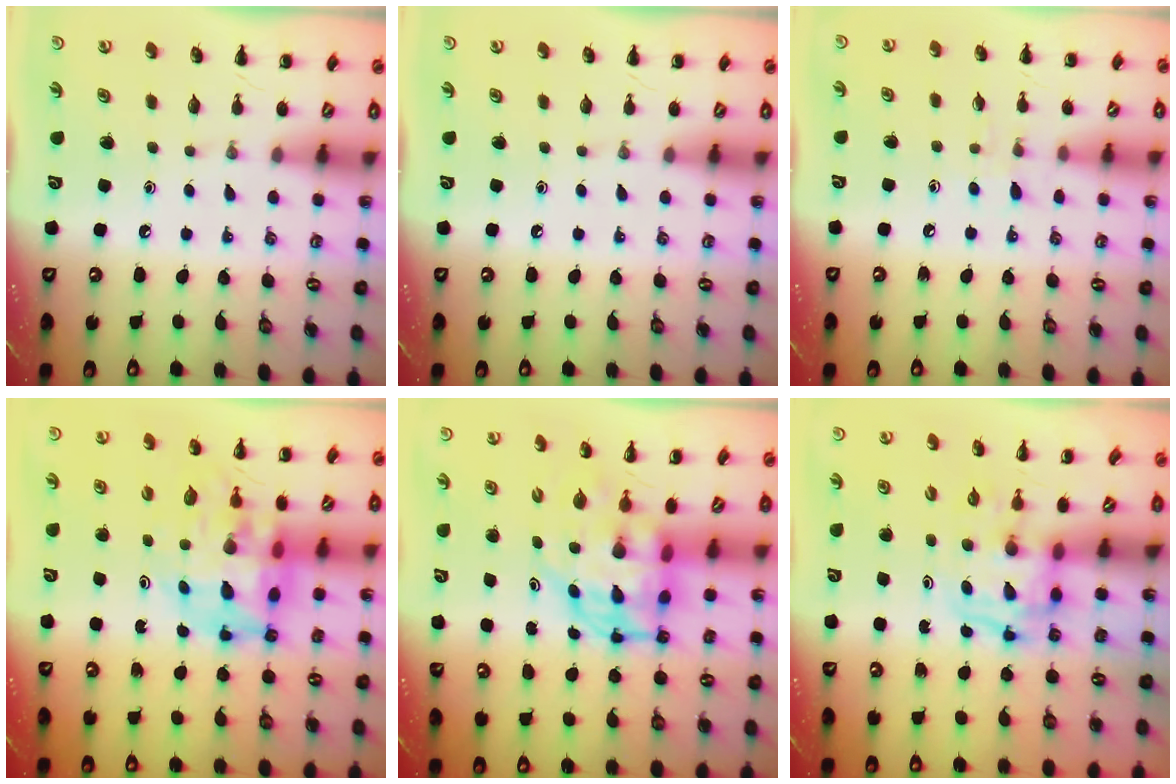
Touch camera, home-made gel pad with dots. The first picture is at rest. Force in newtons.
{"total": 0.0}
{"total": 5.5, "press": 5.2, "slide": 1.9}
{"total": 9.9, "press": 9.4, "slide": 3.1}
{"total": 5.6, "press": 5.4, "slide": 1.5}
{"total": 3.2, "press": 3.2, "slide": 0.6}